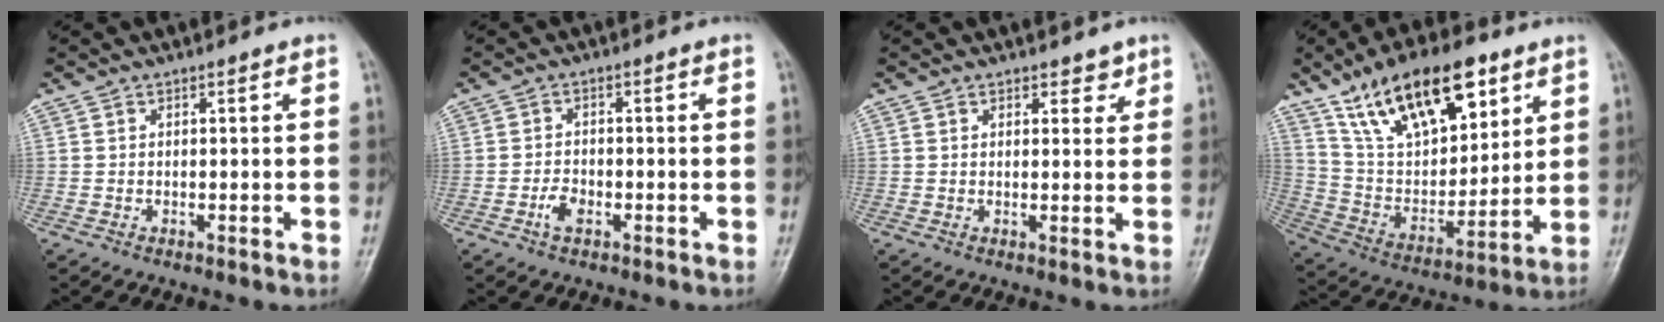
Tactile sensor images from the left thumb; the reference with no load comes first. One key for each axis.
{"total": 2.9, "fx": -1.3, "fy": 1.7, "fz": 1.9, "tx": -0.037, "ty": 0.008, "tz": -0.026}
{"total": 2.7, "fx": 1.9, "fy": 1.5, "fz": 1.1, "tx": 0.006, "ty": -0.010, "tz": 0.024}
{"total": 22.1, "fx": 12.8, "fy": 10.5, "fz": 14.7, "tx": -0.205, "ty": -0.040, "tz": 0.237}